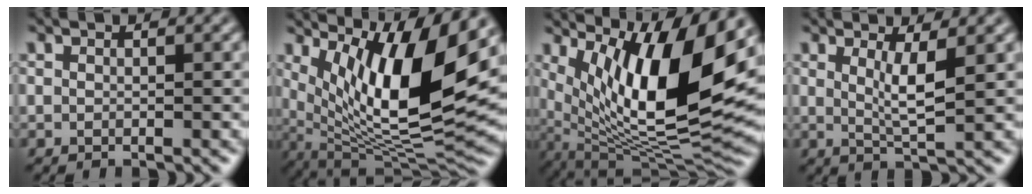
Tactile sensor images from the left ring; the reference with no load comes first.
{"total": 12.3, "force": [4.6, 3.6, 10.9], "torque": [-0.184, -0.009, 0.090]}
{"total": 13.6, "force": [5.0, 4.3, 12.0], "torque": [-0.196, -0.008, 0.091]}
{"total": 3.0, "force": [0.9, 0.6, 2.8], "torque": [-0.049, -0.009, 0.017]}